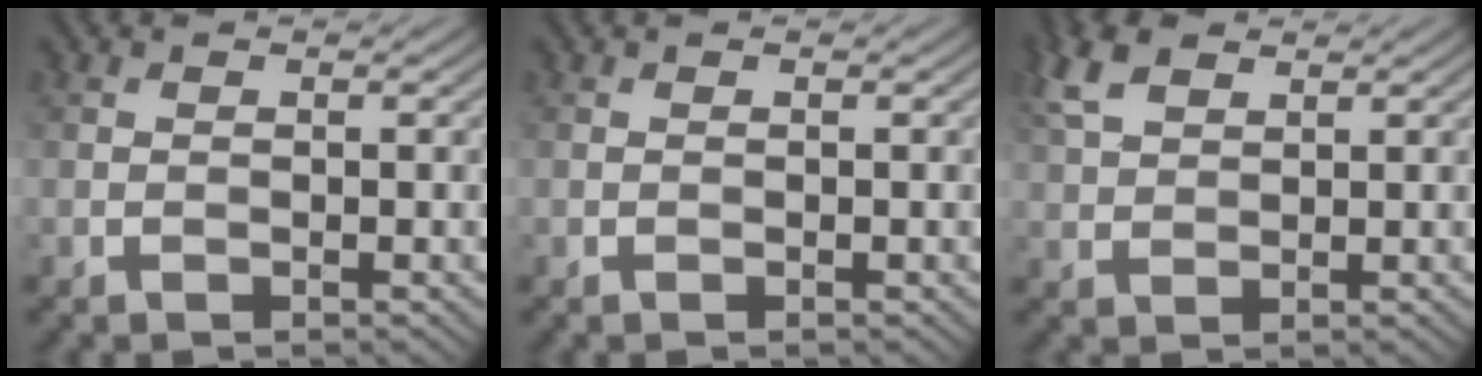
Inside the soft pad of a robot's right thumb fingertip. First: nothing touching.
{"total": 0.0}
{"total": 5.2, "force": [3.0, 2.7, 3.4], "torque": [-0.088, 0.018, 0.061]}